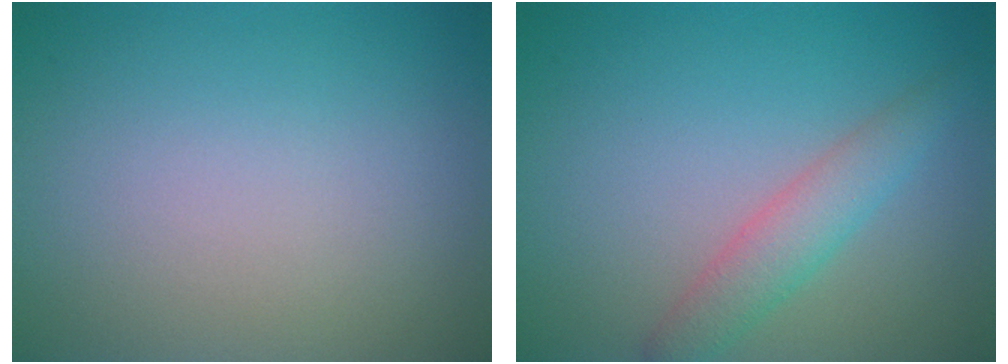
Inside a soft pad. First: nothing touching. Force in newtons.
{"total": 2.8, "press": 2.8, "slide": 0.1}